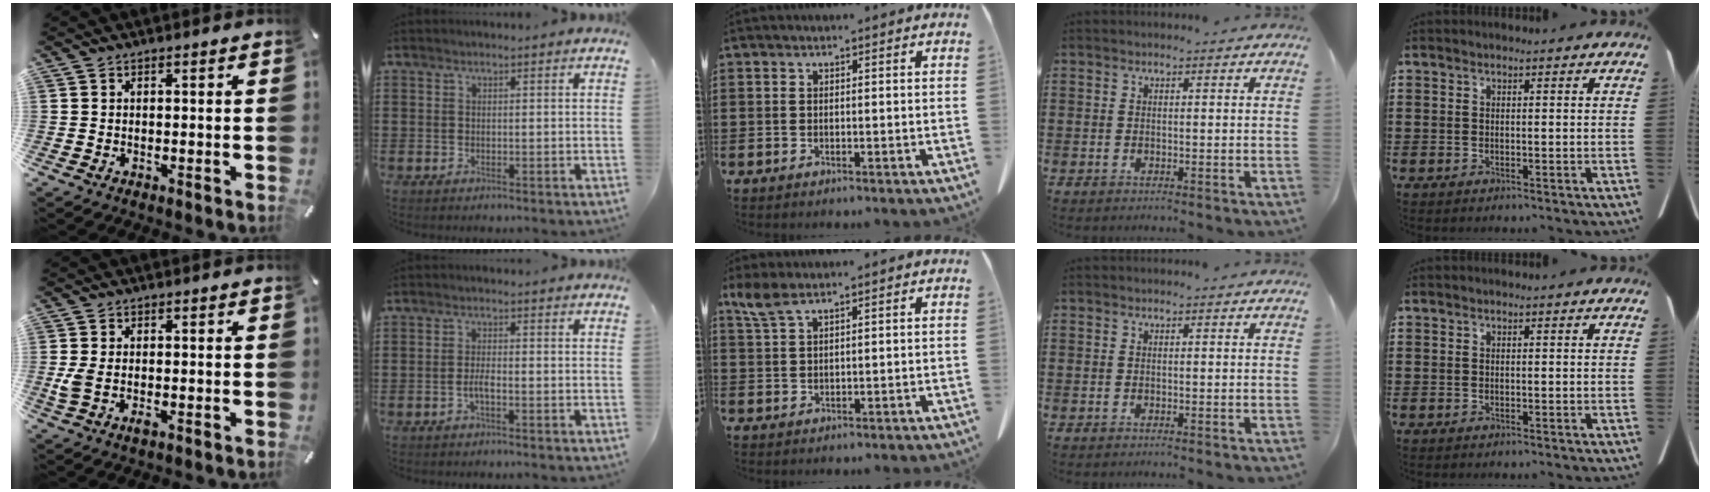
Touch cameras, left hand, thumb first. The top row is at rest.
{"thumb": {"total": 3.4, "force": [-0.5, 1.9, 2.9], "torque": [-0.056, -0.007, -0.010]}, "index": {"total": 2.0, "force": [-0.9, 0.3, 1.8], "torque": [-0.042, -0.003, -0.017]}, "middle": {"total": 3.7, "force": [2.4, 0.9, 2.6], "torque": [-0.066, -0.002, 0.043]}}